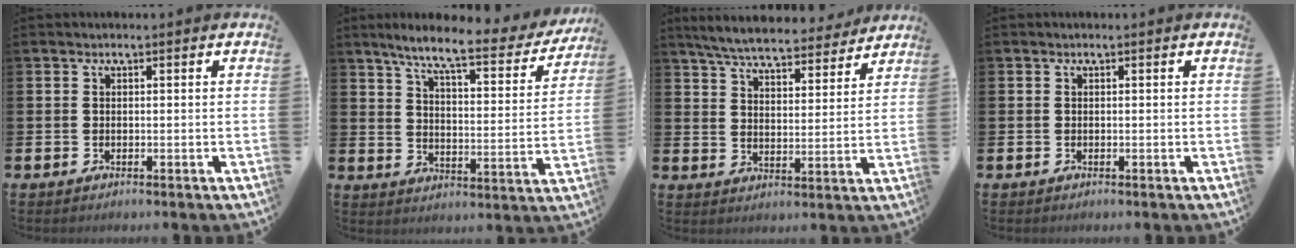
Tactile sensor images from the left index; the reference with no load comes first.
{"total": 8.0, "force": [6.6, 1.4, 4.4], "torque": [-0.102, -0.040, 0.103]}
{"total": 6.7, "force": [6.4, 1.1, 1.8], "torque": [-0.058, -0.039, 0.112]}
{"total": 0.0}